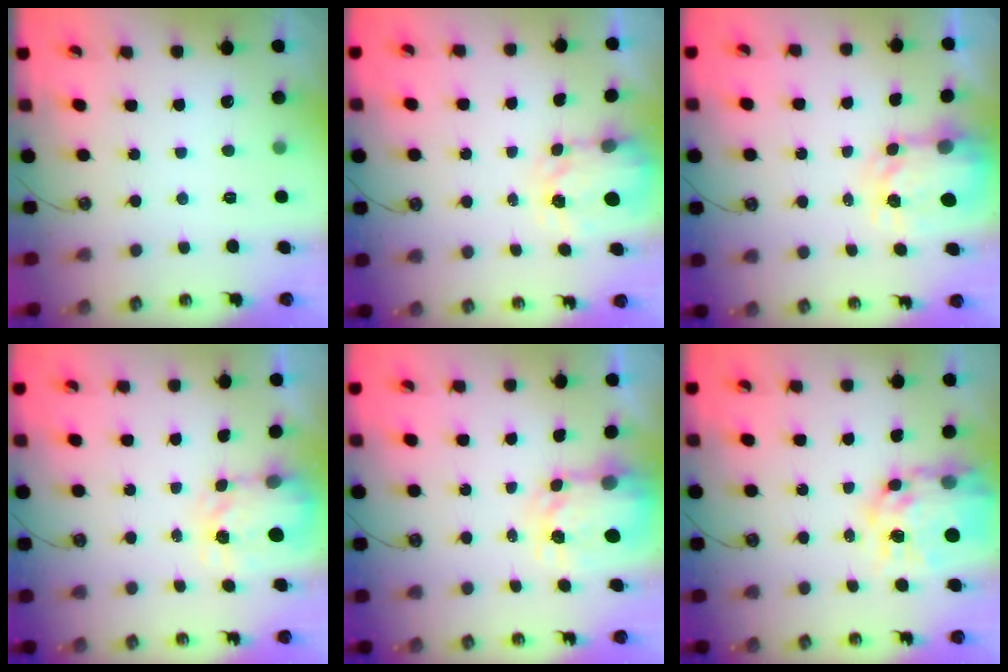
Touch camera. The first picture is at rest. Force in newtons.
{"total": 3.3, "press": 3.3, "slide": 0.3}
{"total": 4.4, "press": 4.3, "slide": 0.9}
{"total": 3.6, "press": 3.5, "slide": 0.5}
{"total": 4.4, "press": 4.3, "slide": 0.9}
{"total": 15.3, "press": 15.2, "slide": 1.5}